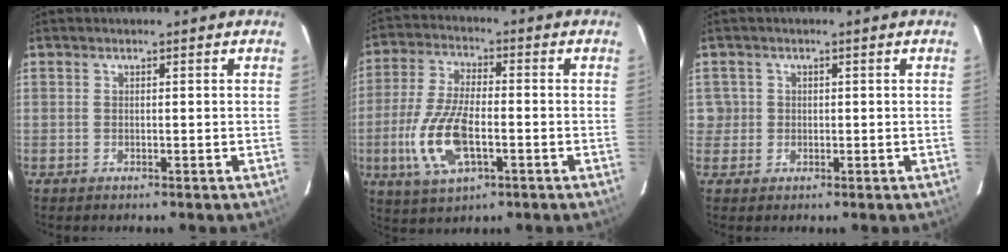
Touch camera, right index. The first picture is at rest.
{"total": 13.0, "force": [-3.6, 5.5, 11.2], "torque": [-0.245, -0.005, -0.066]}
{"total": 2.7, "force": [0.1, 2.7, -0.1], "torque": [0.014, 0.015, 0.004]}